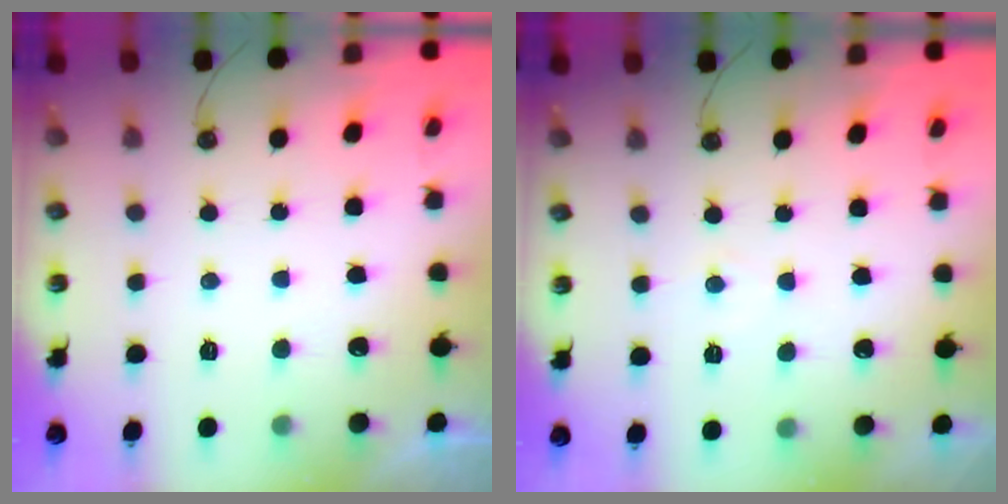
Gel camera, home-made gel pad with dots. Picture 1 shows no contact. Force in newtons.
{"total": 3.5, "press": 3.5, "slide": 0.5}